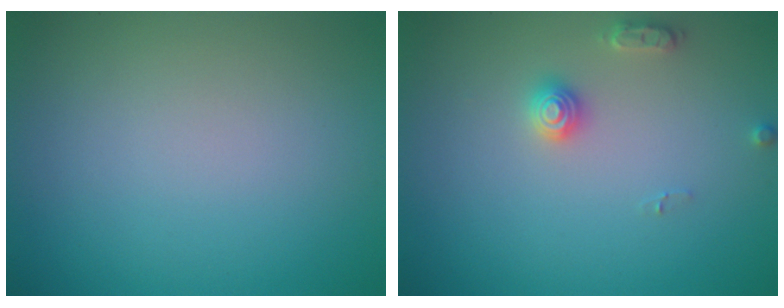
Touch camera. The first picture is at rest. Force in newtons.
{"total": 2.0, "press": 2.0, "slide": 0.3}